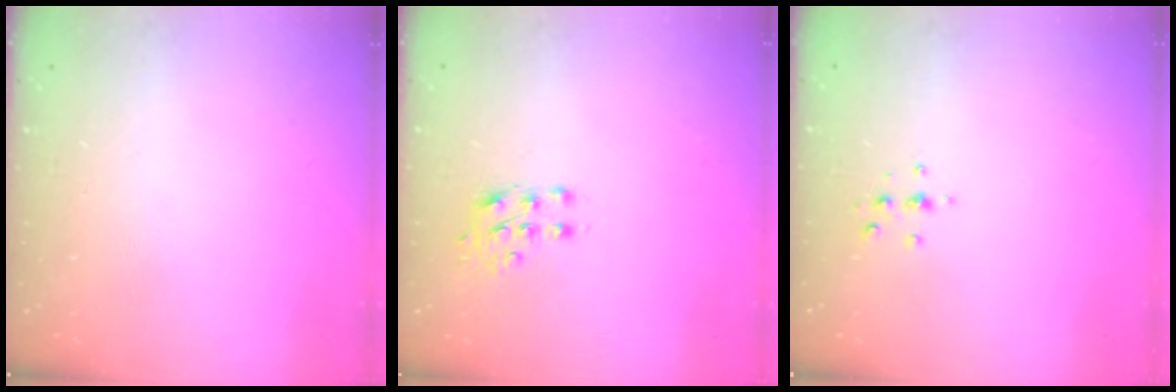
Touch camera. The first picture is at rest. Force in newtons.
{"total": 7.1, "press": 7.1, "slide": 0.8}
{"total": 2.3, "press": 2.3, "slide": 0.2}